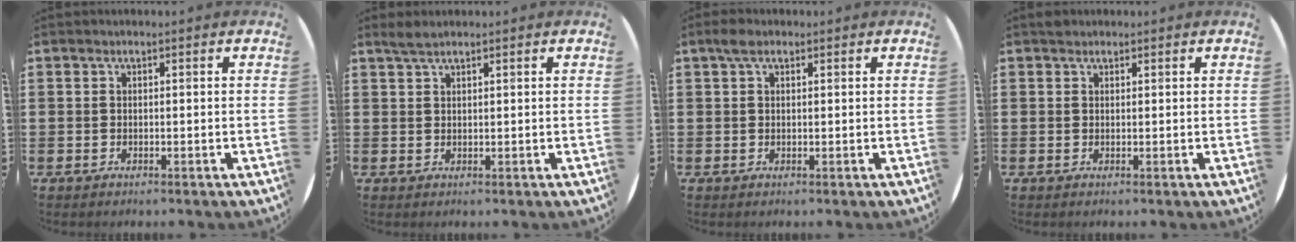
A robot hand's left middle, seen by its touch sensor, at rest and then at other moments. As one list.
[{"total": 1.6, "force": [1.5, 0.2, 0.6], "torque": [-0.013, 0.003, 0.027]}, {"total": 2.0, "force": [1.3, 1.0, 1.1], "torque": [-0.016, 0.003, 0.021]}, {"total": 0.8, "force": [0.7, 0.3, -0.1], "torque": [0.011, 0.001, 0.012]}]